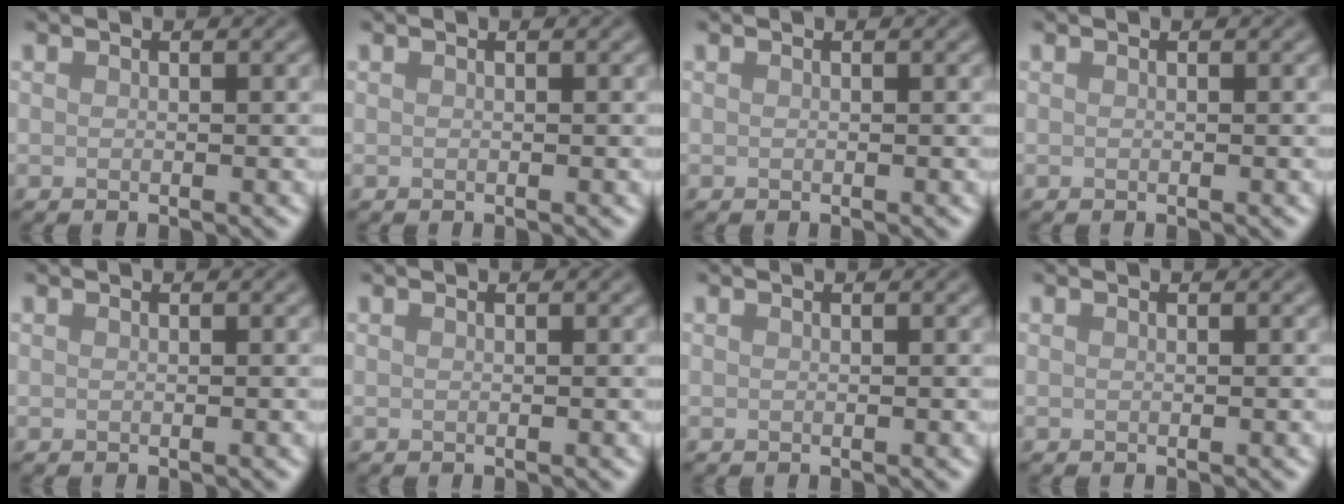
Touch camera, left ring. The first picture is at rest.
{"total": 0.0}
{"total": 0.0}
{"total": 0.0}
{"total": 0.0}
{"total": 0.0}
{"total": 0.0}
{"total": 0.0}